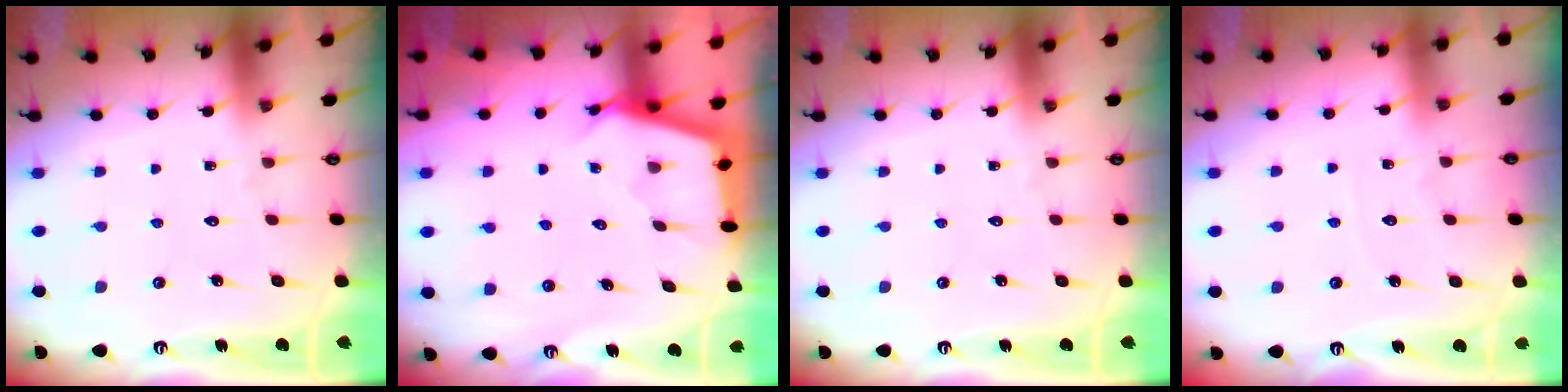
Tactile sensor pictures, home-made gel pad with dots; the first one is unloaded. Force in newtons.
{"total": 3.3, "press": 3.2, "slide": 0.3}
{"total": 0.0}
{"total": 2.2, "press": 2.2, "slide": 0.3}